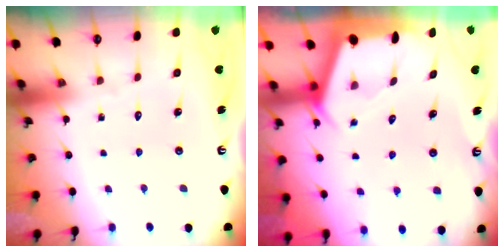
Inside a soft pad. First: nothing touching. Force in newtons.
{"total": 2.4, "press": 2.4, "slide": 0.2}